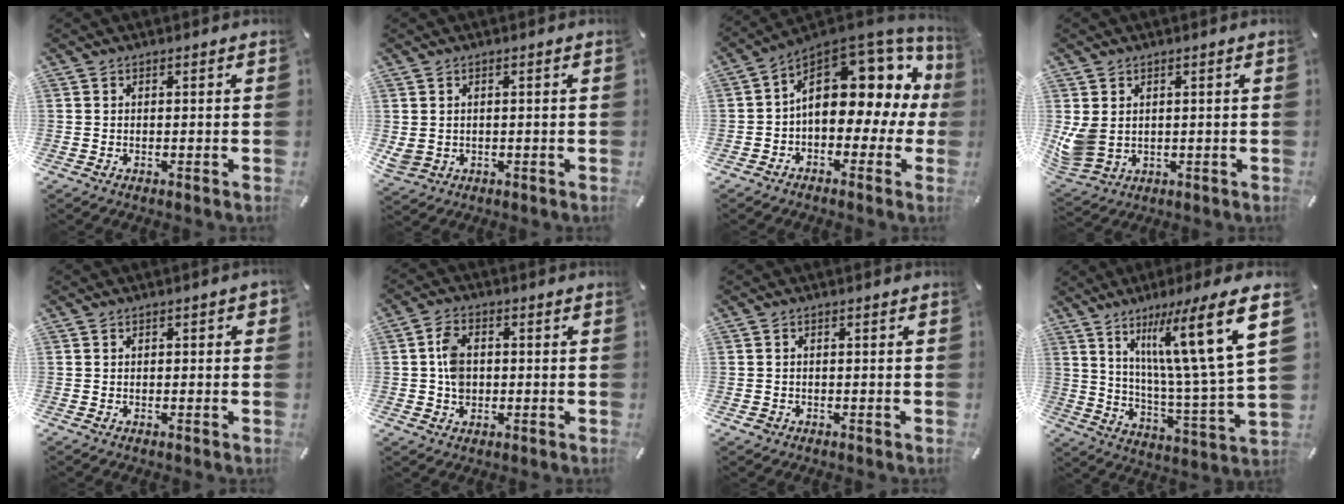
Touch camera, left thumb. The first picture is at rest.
{"total": 2.6, "force": [0.5, 2.4, 0.9], "torque": [-0.027, 0.002, 0.007]}
{"total": 16.1, "force": [5.4, 10.2, 11.3], "torque": [-0.141, -0.044, 0.090]}
{"total": 7.0, "force": [0.9, 5.7, 4.0], "torque": [-0.092, 0.001, 0.020]}
{"total": 1.2, "force": [-0.1, 0.5, 1.0], "torque": [-0.011, -0.001, -0.004]}
{"total": 5.8, "force": [0.1, 4.4, 3.8], "torque": [-0.078, 0.004, -0.002]}
{"total": 1.0, "force": [-0.3, 0.9, 0.4], "torque": [-0.008, 0.004, -0.009]}
{"total": 21.8, "force": [11.3, 3.2, 18.4], "torque": [-0.298, -0.065, 0.161]}